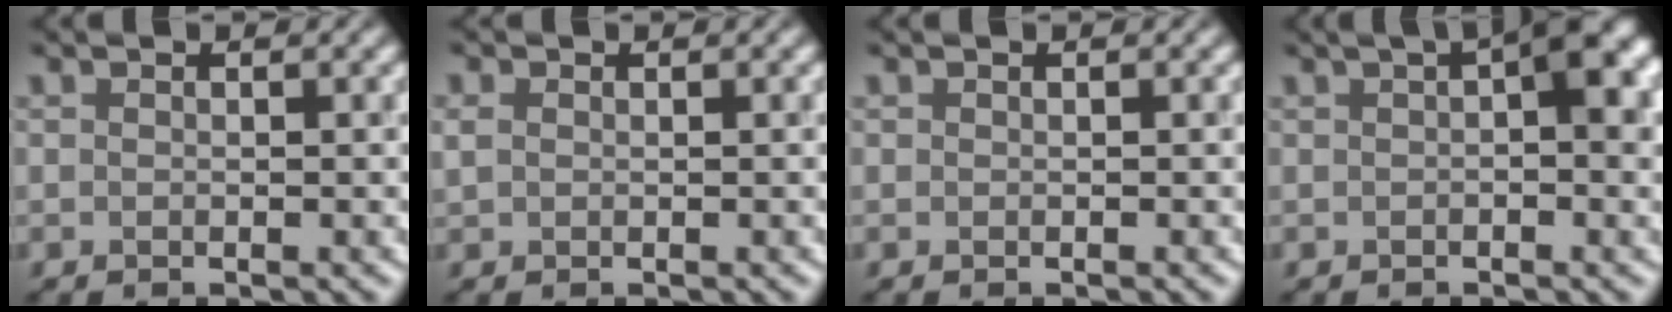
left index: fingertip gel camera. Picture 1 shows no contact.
{"total": 0.8, "force": [0.1, 0.7, 0.2], "torque": [-0.002, 0.001, 0.002]}
{"total": 0.0}
{"total": 5.0, "force": [1.5, 1.2, 4.6], "torque": [-0.053, 0.015, 0.017]}